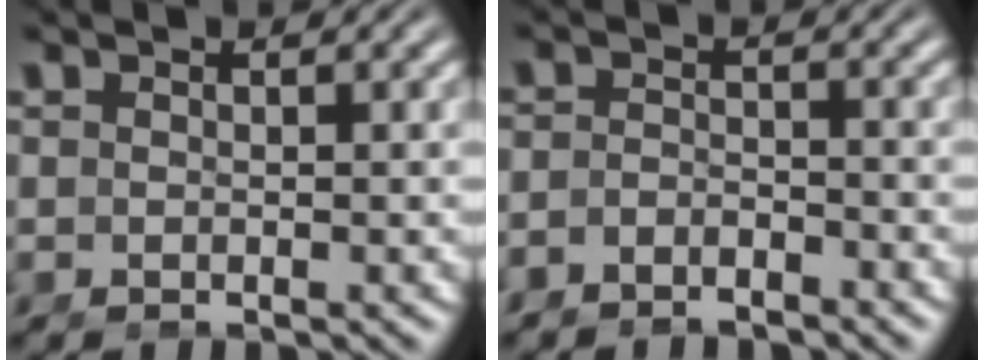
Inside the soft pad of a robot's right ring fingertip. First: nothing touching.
{"total": 3.0, "force": [-2.9, 0.9, 0.4], "torque": [-0.013, -0.019, -0.042]}